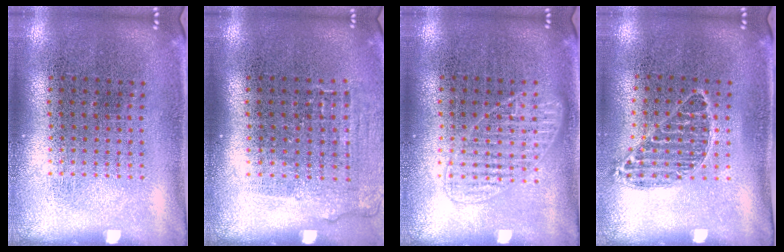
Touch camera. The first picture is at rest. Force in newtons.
{"total": 1.1, "press": 1.0, "slide": 0.4}
{"total": 2.3, "press": 2.2, "slide": 0.3}
{"total": 0.8, "press": 0.7, "slide": 0.3}